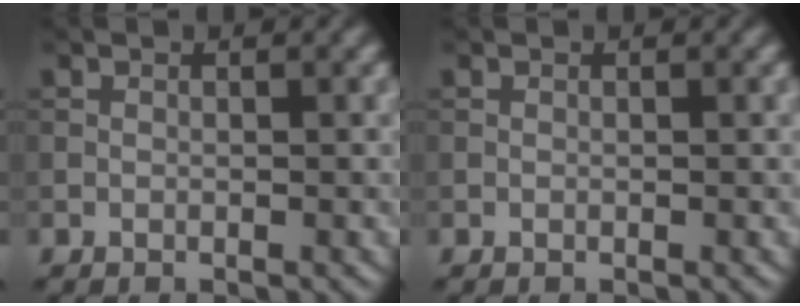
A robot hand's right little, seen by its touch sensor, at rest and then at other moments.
{"total": 0.0}